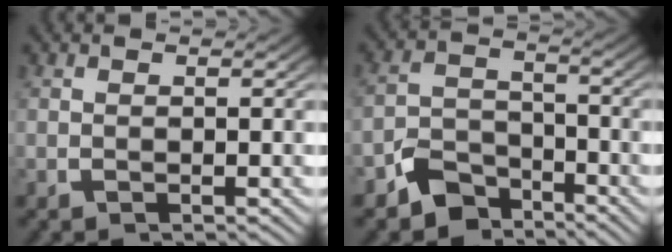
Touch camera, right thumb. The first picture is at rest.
{"total": 5.5, "force": [-3.8, 3.5, 1.9], "torque": [-0.022, -0.016, -0.065]}